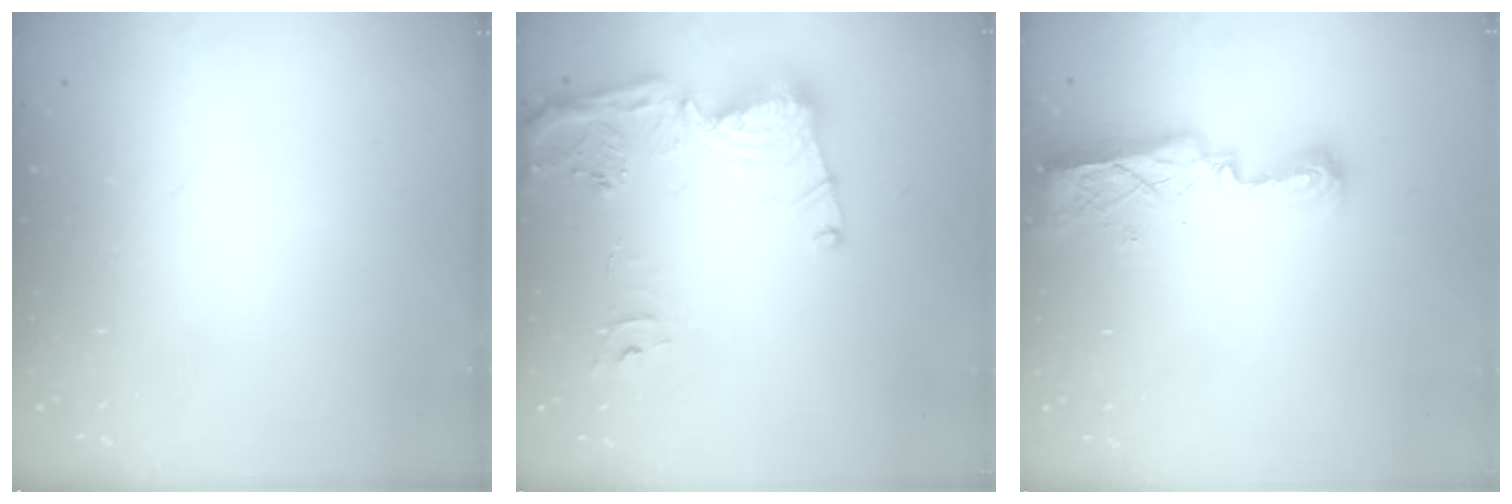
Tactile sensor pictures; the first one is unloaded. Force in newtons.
{"total": 16.3, "press": 16.2, "slide": 1.5}
{"total": 8.2, "press": 8.2, "slide": 0.4}